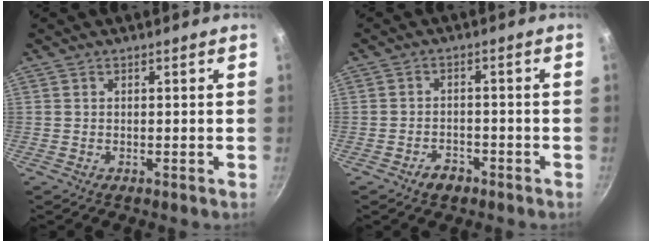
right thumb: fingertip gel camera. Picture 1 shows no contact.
{"total": 3.5, "force": [-2.4, 2.2, 1.4], "torque": [-0.011, 0.025, -0.034]}